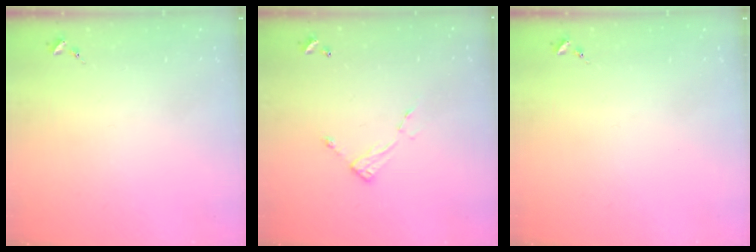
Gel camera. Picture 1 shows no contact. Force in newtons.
{"total": 6.4, "press": 6.4, "slide": 0.3}
{"total": 0.0}